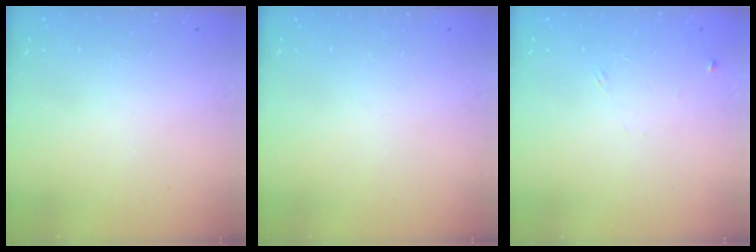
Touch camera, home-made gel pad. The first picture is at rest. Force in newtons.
{"total": 0.0}
{"total": 5.7, "press": 5.6, "slide": 0.7}